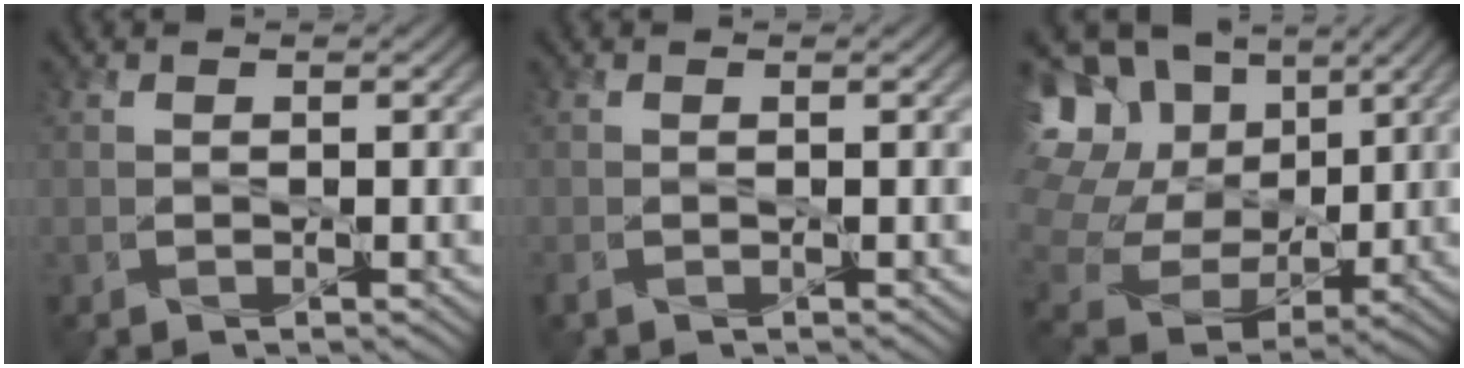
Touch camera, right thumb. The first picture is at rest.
{"total": 0.8, "force": [-0.4, 0.1, 0.7], "torque": [-0.016, -0.004, -0.009]}
{"total": 17.2, "force": [4.7, 14.1, 8.8], "torque": [-0.286, 0.029, 0.120]}